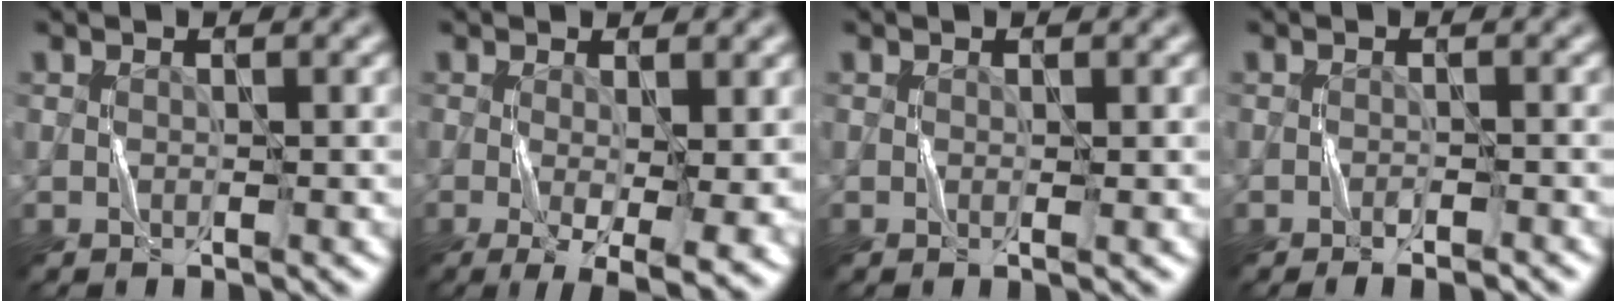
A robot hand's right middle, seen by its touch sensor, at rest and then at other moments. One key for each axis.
{"total": 6.6, "fx": -1.4, "fy": 1.6, "fz": 6.2, "tx": -0.103, "ty": -0.019, "tz": -0.013}
{"total": 0.5, "fx": -0.1, "fy": 0.0, "fz": 0.5, "tx": -0.010, "ty": -0.003, "tz": -0.002}
{"total": 2.0, "fx": -1.5, "fy": 0.4, "fz": 1.1, "tx": -0.020, "ty": 0.003, "tz": -0.024}